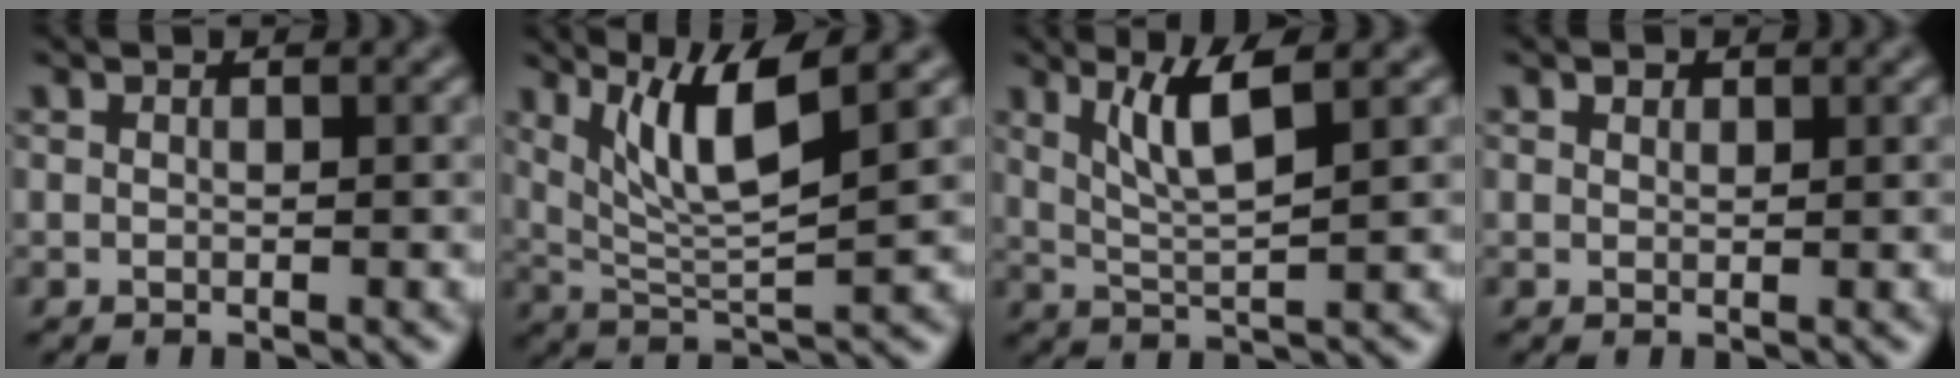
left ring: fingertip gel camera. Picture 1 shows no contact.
{"total": 6.5, "force": [3.3, 1.2, 5.5], "torque": [-0.101, -0.003, 0.066]}
{"total": 4.5, "force": [2.1, 0.8, 3.9], "torque": [-0.079, -0.005, 0.044]}
{"total": 0.8, "force": [0.6, 0.4, 0.2], "torque": [-0.005, 0.000, 0.011]}